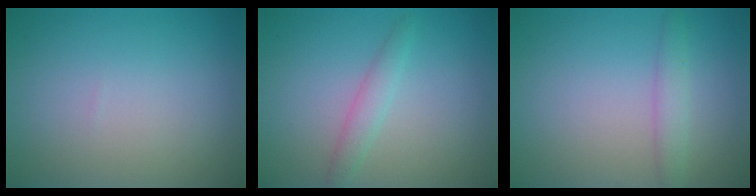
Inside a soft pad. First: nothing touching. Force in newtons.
{"total": 1.7, "press": 1.7, "slide": 0.1}
{"total": 1.8, "press": 1.8, "slide": 0.1}